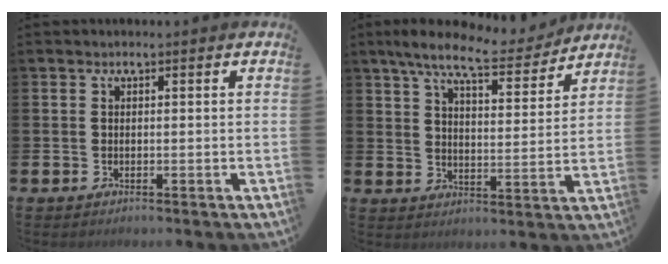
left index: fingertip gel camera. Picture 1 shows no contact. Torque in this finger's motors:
{"motor_torque": [1.03, -1.10, 0.79, 0.21]}